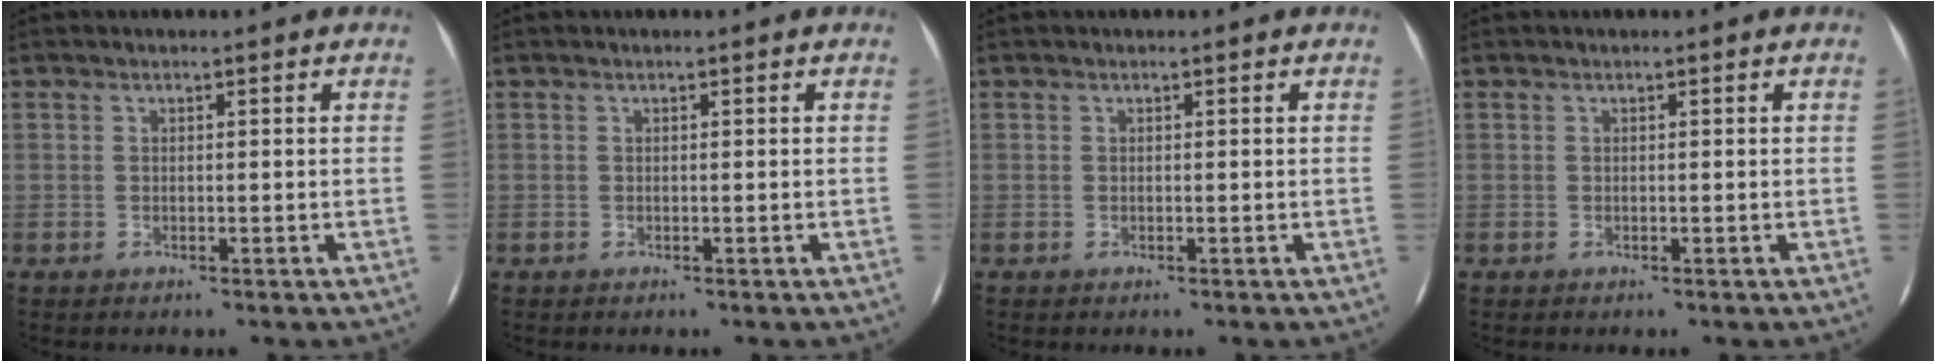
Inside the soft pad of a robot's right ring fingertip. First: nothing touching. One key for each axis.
{"total": 0.0}
{"total": 0.0}
{"total": 0.0}